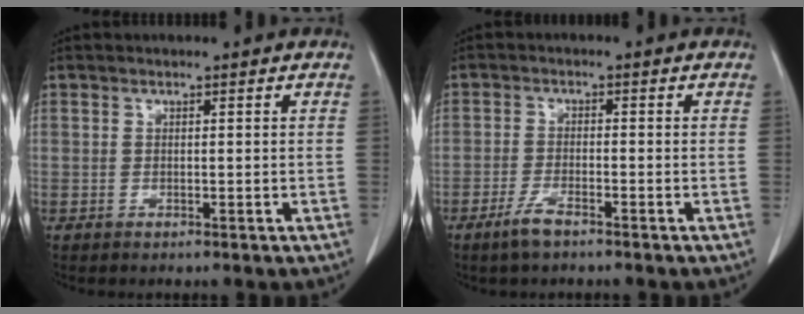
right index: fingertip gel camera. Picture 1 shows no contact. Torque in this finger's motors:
{"motor_torque": [0.21, -0.17, 0.02, 0.02]}